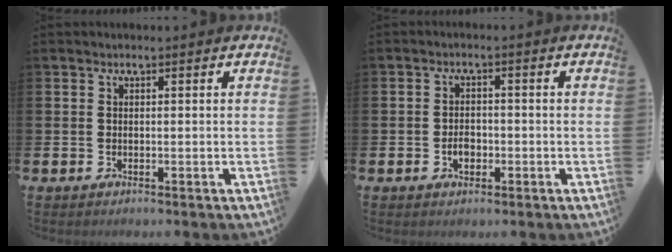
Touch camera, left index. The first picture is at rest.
{"total": 2.3, "force": [-0.8, 1.5, 1.6], "torque": [-0.021, -0.001, -0.017]}